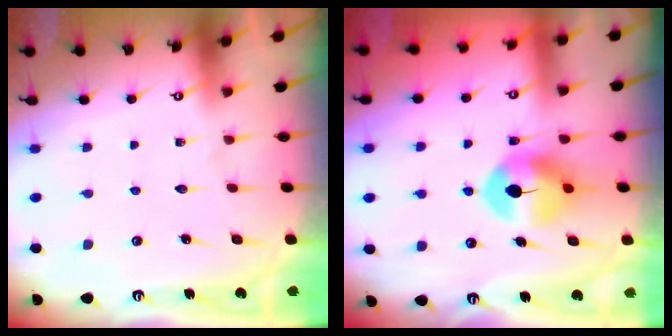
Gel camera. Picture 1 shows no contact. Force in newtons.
{"total": 8.8, "press": 8.8, "slide": 0.3}